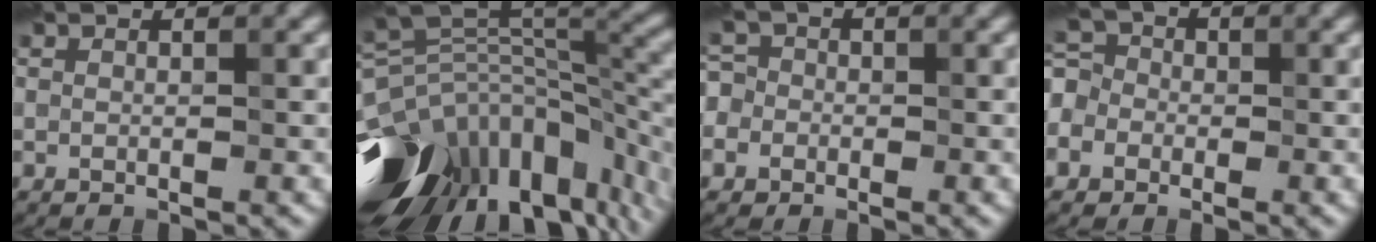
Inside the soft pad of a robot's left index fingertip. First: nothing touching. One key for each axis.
{"total": 14.7, "fx": -6.0, "fy": 8.3, "fz": 10.4, "tx": -0.203, "ty": -0.023, "tz": -0.080}
{"total": 5.8, "fx": -1.6, "fy": 5.3, "fz": 1.7, "tx": -0.041, "ty": 0.019, "tz": -0.066}
{"total": 6.2, "fx": -1.8, "fy": 5.5, "fz": 2.2, "tx": -0.051, "ty": 0.014, "tz": -0.063}